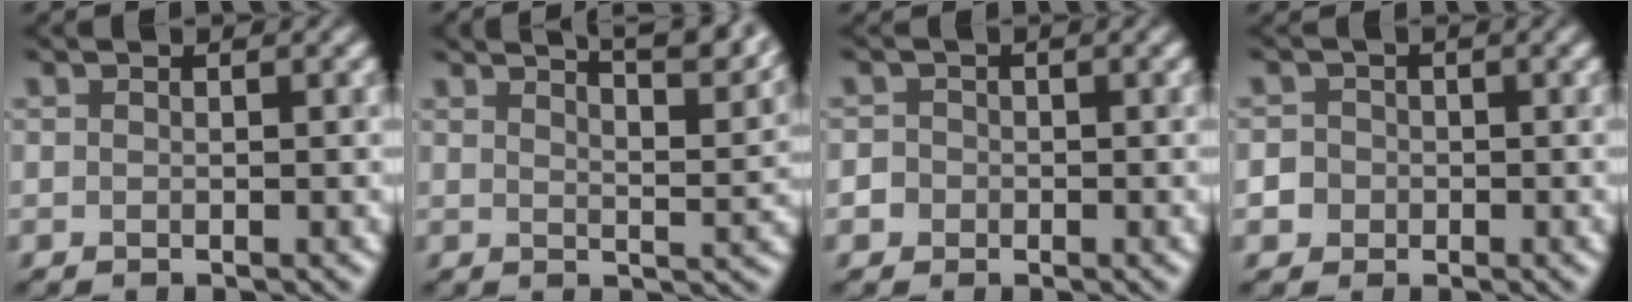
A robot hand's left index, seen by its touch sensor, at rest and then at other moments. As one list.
[{"total": 9.9, "force": [7.4, 3.1, 5.7], "torque": [-0.040, 0.035, 0.065]}, {"total": 1.6, "force": [-0.7, 1.4, 0.0], "torque": [0.011, 0.011, -0.018]}, {"total": 2.7, "force": [-1.2, 2.5, 0.2], "torque": [0.017, 0.009, -0.035]}]